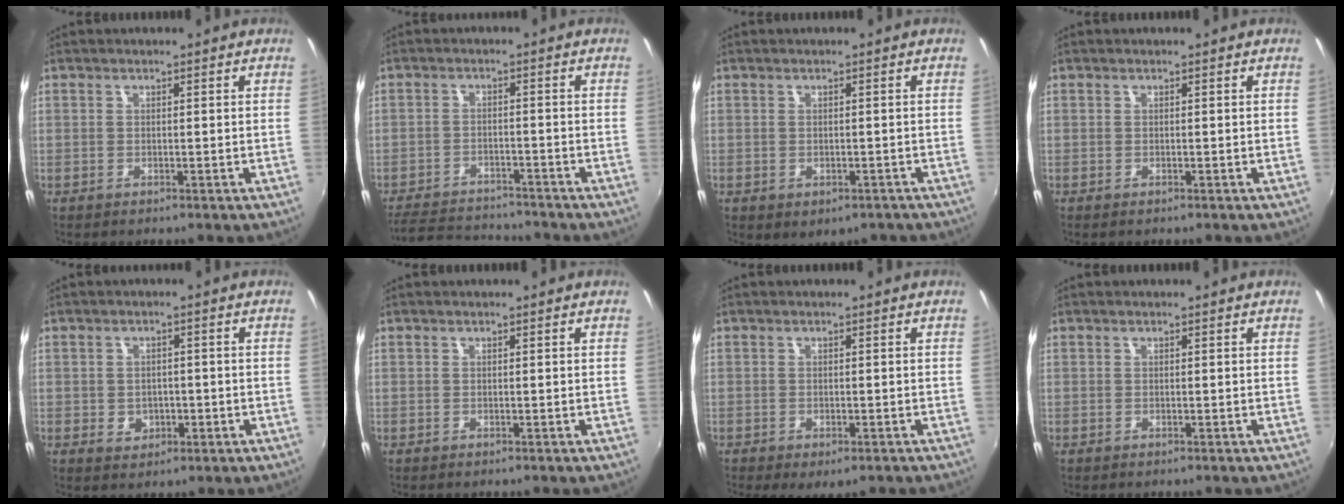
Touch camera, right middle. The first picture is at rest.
{"total": 9.5, "force": [-8.8, 2.6, 2.3], "torque": [-0.072, 0.011, -0.141]}
{"total": 3.7, "force": [-1.8, 2.5, 2.0], "torque": [-0.039, -0.016, -0.017]}
{"total": 0.0}
{"total": 4.3, "force": [-1.0, 3.7, 2.0], "torque": [-0.039, 0.001, -0.009]}
{"total": 0.0}
{"total": 4.3, "force": [-2.6, 1.9, 2.8], "torque": [-0.053, -0.025, -0.033]}
{"total": 0.0}